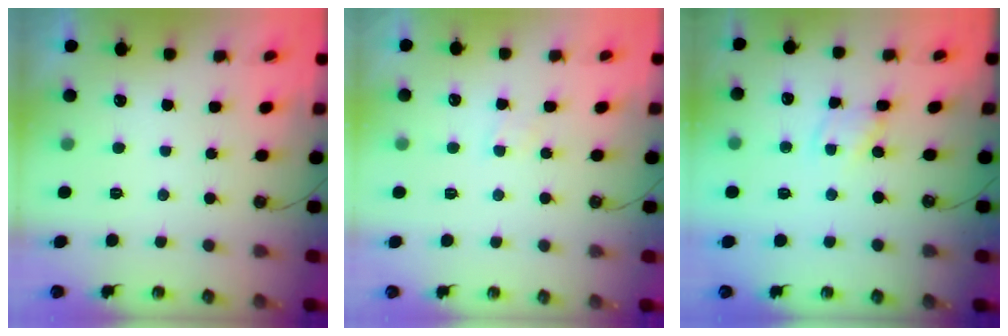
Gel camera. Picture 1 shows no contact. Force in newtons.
{"total": 2.8, "press": 2.8, "slide": 0.3}
{"total": 1.9, "press": 1.9, "slide": 0.3}